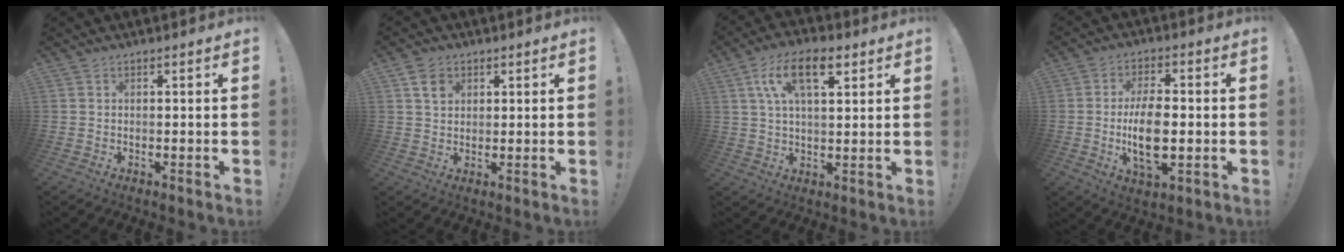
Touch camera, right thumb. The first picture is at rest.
{"total": 4.8, "force": [2.3, 3.5, 2.2], "torque": [-0.024, -0.005, 0.041]}
{"total": 12.3, "force": [5.3, 5.7, 9.5], "torque": [-0.160, 0.005, 0.093]}
{"total": 12.1, "force": [-1.7, 5.8, 10.4], "torque": [-0.194, -0.006, -0.033]}